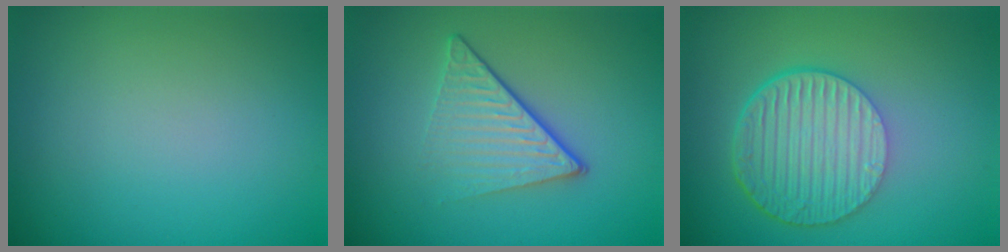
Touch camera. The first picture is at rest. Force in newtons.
{"total": 4.4, "press": 2.8, "slide": 3.4}
{"total": 6.5, "press": 4.3, "slide": 4.8}